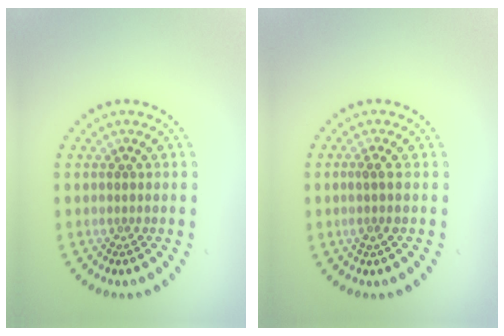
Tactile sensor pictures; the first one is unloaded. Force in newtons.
{"total": 1.5, "press": 1.1, "slide": 0.9}